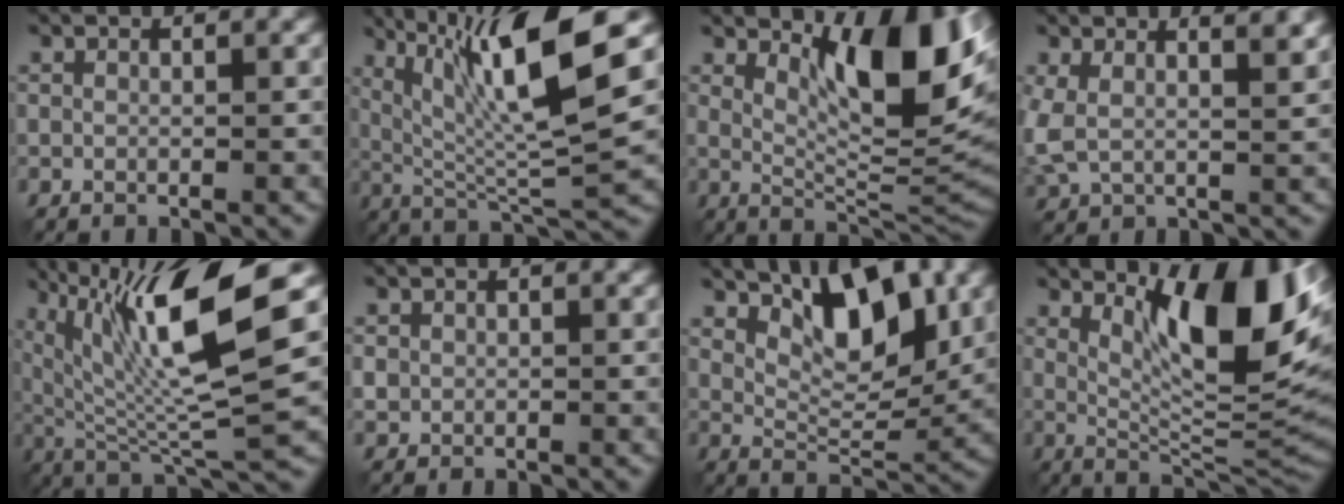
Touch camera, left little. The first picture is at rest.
{"total": 11.3, "force": [4.3, 2.1, 10.3], "torque": [-0.184, 0.003, 0.084]}
{"total": 10.9, "force": [4.0, 3.6, 9.5], "torque": [-0.138, -0.003, 0.069]}
{"total": 5.7, "force": [2.4, 2.8, 4.3], "torque": [-0.097, 0.001, 0.044]}
{"total": 12.9, "force": [4.6, 2.7, 11.7], "torque": [-0.213, 0.010, 0.090]}
{"total": 1.0, "force": [0.1, 1.0, 0.1], "torque": [0.002, -0.003, 0.000]}
{"total": 7.3, "force": [3.8, 2.9, 5.5], "torque": [-0.087, -0.004, 0.063]}
{"total": 12.1, "force": [4.0, 3.6, 10.8], "torque": [-0.158, 0.001, 0.068]}